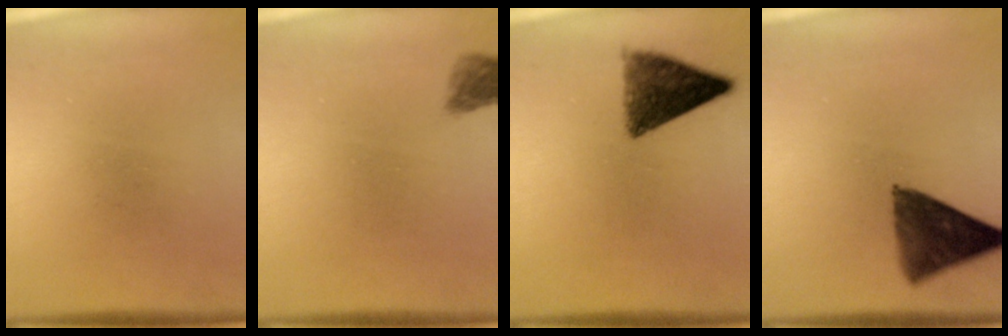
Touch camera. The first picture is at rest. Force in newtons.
{"total": 2.4}
{"total": 8.8}
{"total": 9.8}